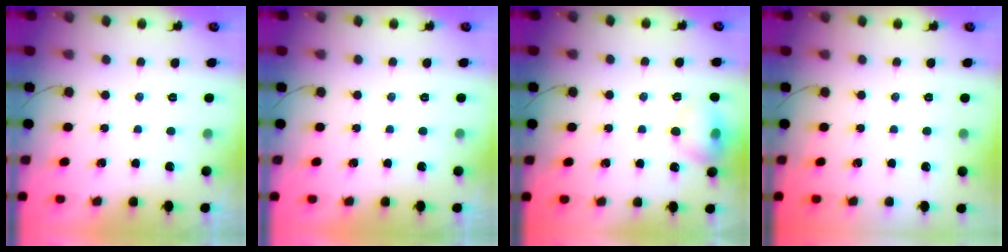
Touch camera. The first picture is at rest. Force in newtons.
{"total": 0.0}
{"total": 9.4, "press": 9.3, "slide": 1.3}
{"total": 0.0}